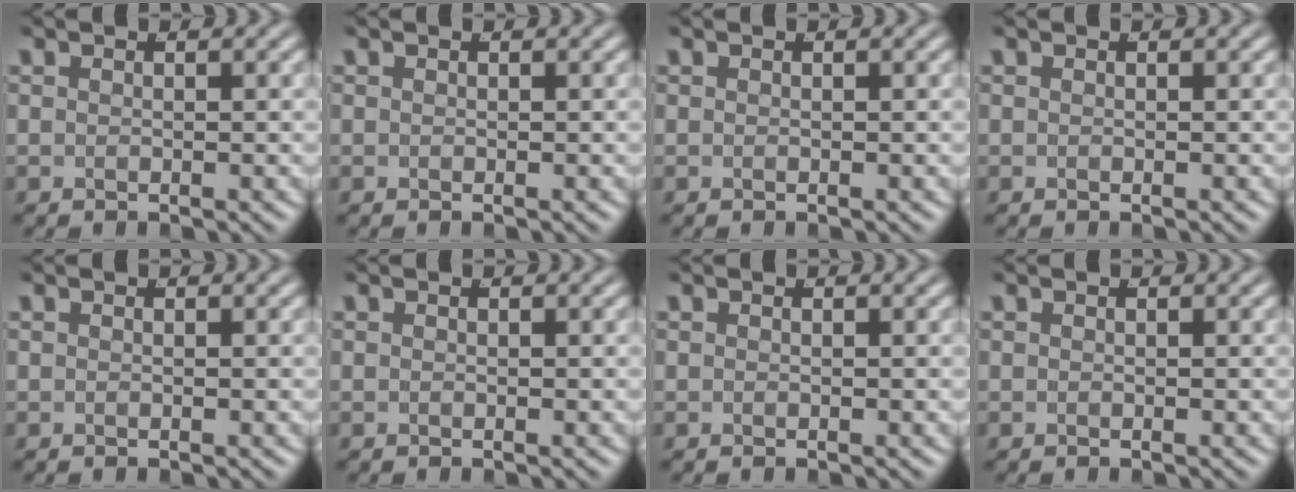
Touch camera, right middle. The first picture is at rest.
{"total": 0.0}
{"total": 0.0}
{"total": 0.0}
{"total": 0.0}
{"total": 0.0}
{"total": 0.0}
{"total": 0.0}